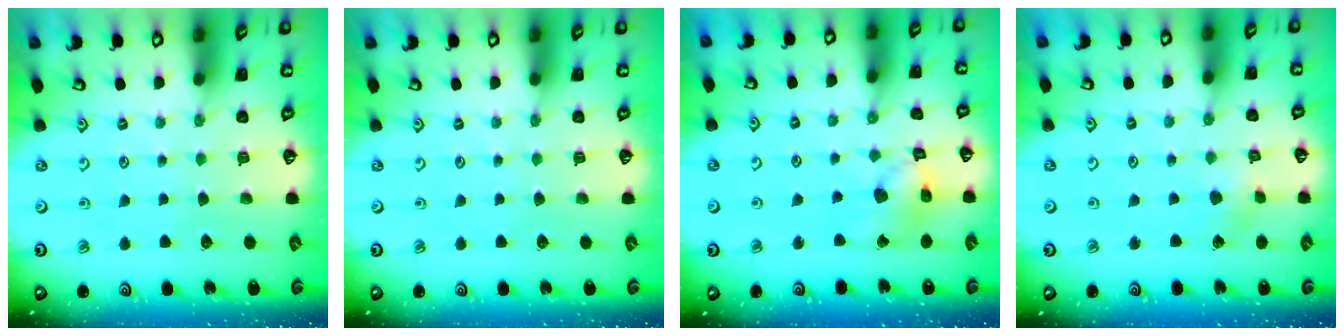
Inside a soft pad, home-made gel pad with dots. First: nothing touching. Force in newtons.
{"total": 0.0}
{"total": 11.6, "press": 11.5, "slide": 1.4}
{"total": 3.3, "press": 3.3, "slide": 0.3}